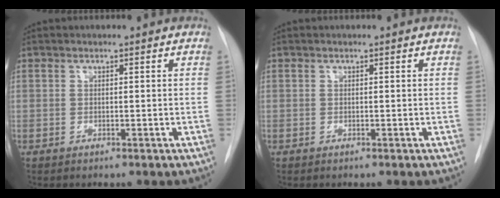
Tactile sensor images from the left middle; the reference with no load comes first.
{"total": 0.0}